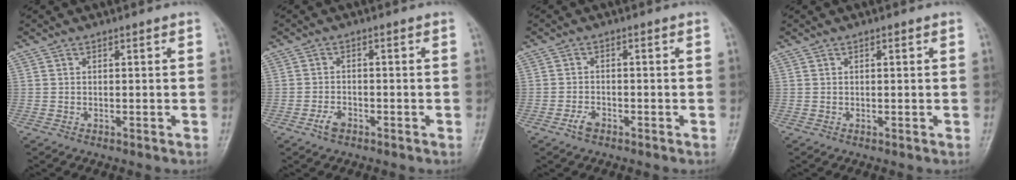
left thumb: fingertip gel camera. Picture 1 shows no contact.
{"total": 2.7, "force": [-1.7, 1.5, 1.6], "torque": [-0.030, 0.011, -0.030]}
{"total": 2.4, "force": [-1.6, 1.2, 1.3], "torque": [-0.027, 0.010, -0.030]}
{"total": 0.6, "force": [0.2, 0.2, 0.5], "torque": [-0.010, 0.000, 0.003]}